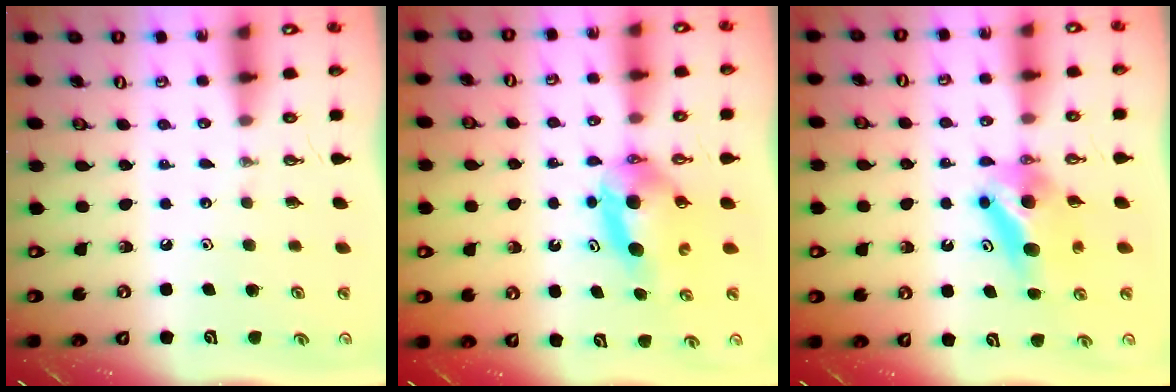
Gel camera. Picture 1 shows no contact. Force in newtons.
{"total": 6.9, "press": 5.2, "slide": 4.6}
{"total": 6.7, "press": 6.6, "slide": 1.3}